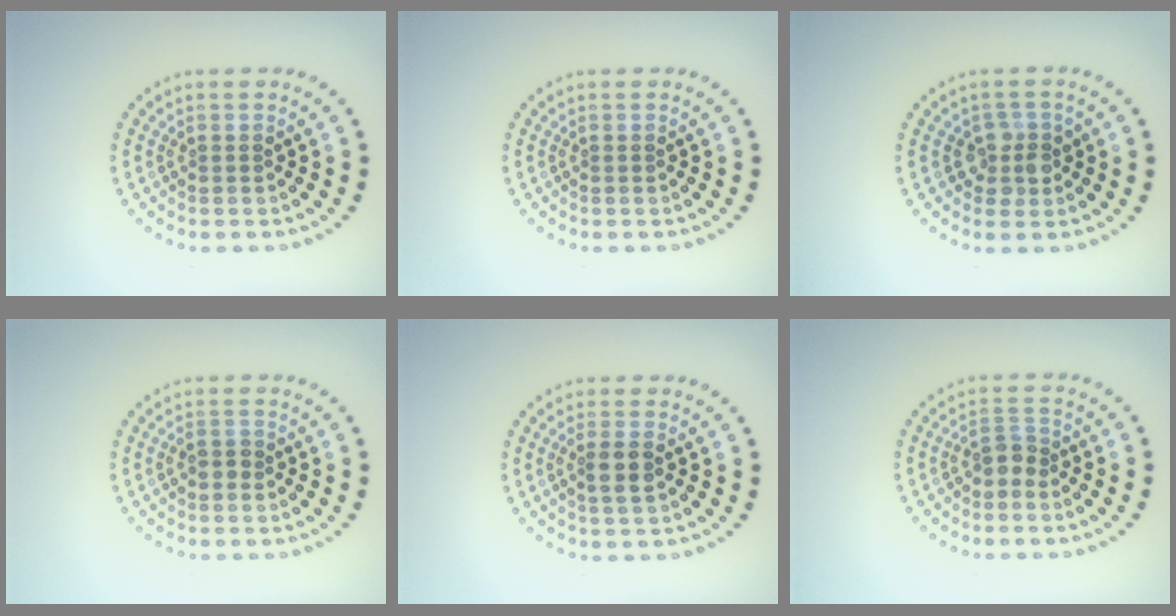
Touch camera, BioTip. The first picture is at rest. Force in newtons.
{"total": 0.0}
{"total": 2.3, "press": 2.0, "slide": 1.1}
{"total": 1.2, "press": 1.1, "slide": 0.4}
{"total": 1.9, "press": 1.8, "slide": 0.8}
{"total": 1.8, "press": 1.5, "slide": 1.0}